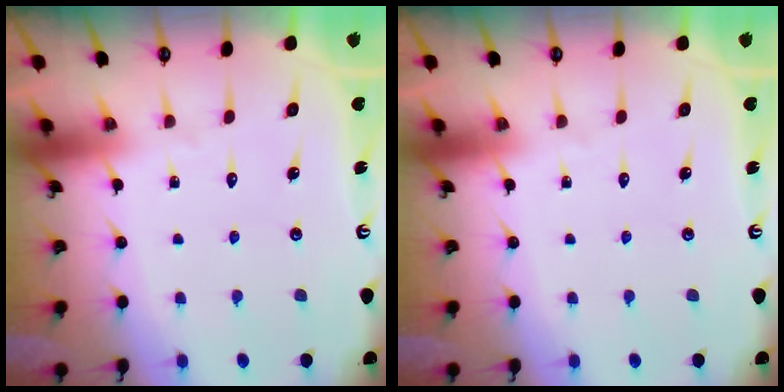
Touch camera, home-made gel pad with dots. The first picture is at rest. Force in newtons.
{"total": 0.0}